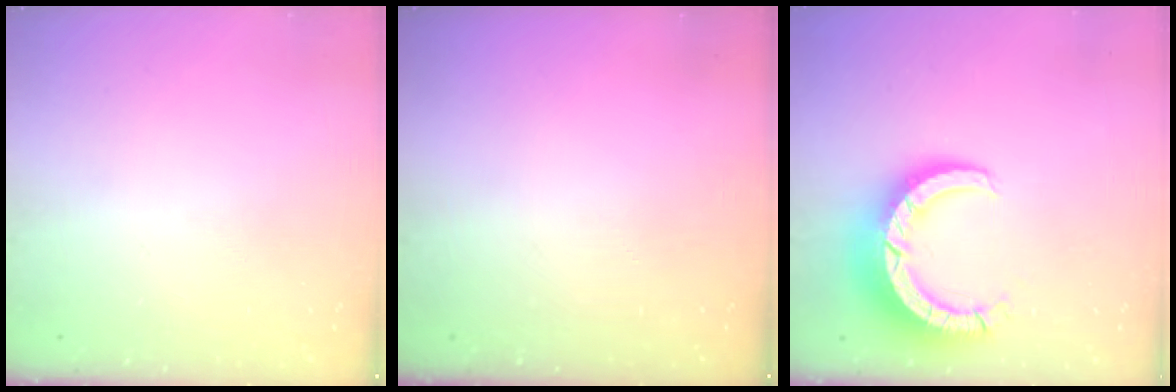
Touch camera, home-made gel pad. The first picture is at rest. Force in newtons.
{"total": 0.0}
{"total": 10.6, "press": 10.5, "slide": 1.0}